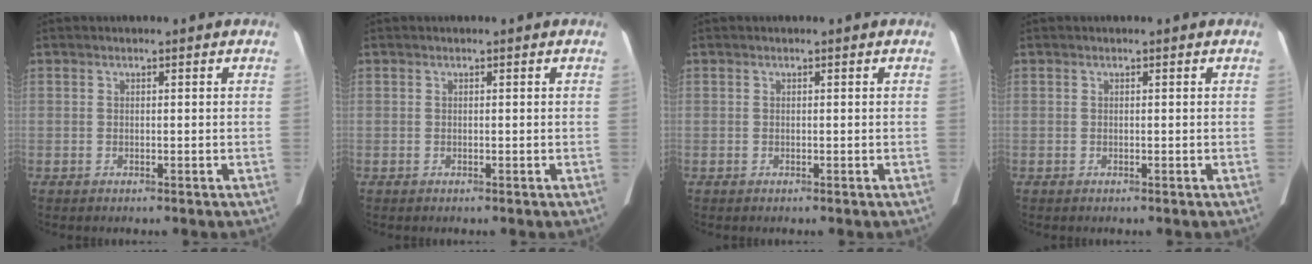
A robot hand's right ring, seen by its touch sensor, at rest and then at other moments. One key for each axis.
{"total": 0.0}
{"total": 0.0}
{"total": 0.0}